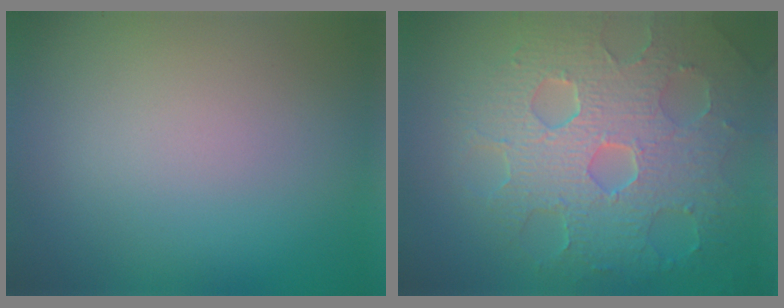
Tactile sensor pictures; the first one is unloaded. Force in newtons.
{"total": 8.5, "press": 6.0, "slide": 6.0}